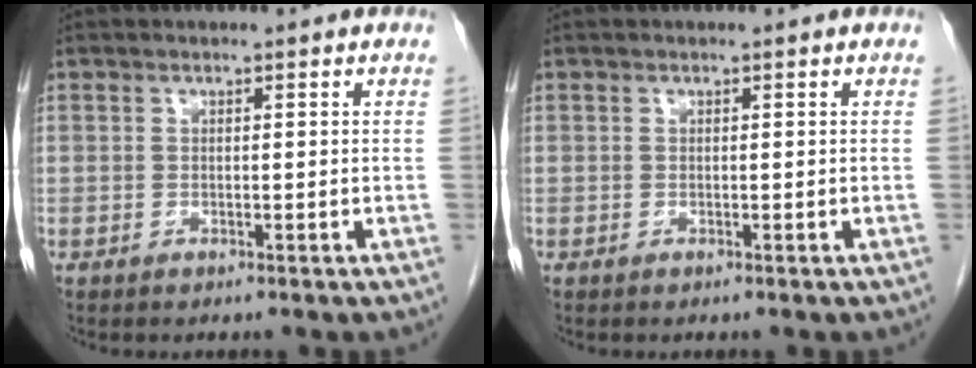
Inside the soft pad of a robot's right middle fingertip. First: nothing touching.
{"total": 0.0}